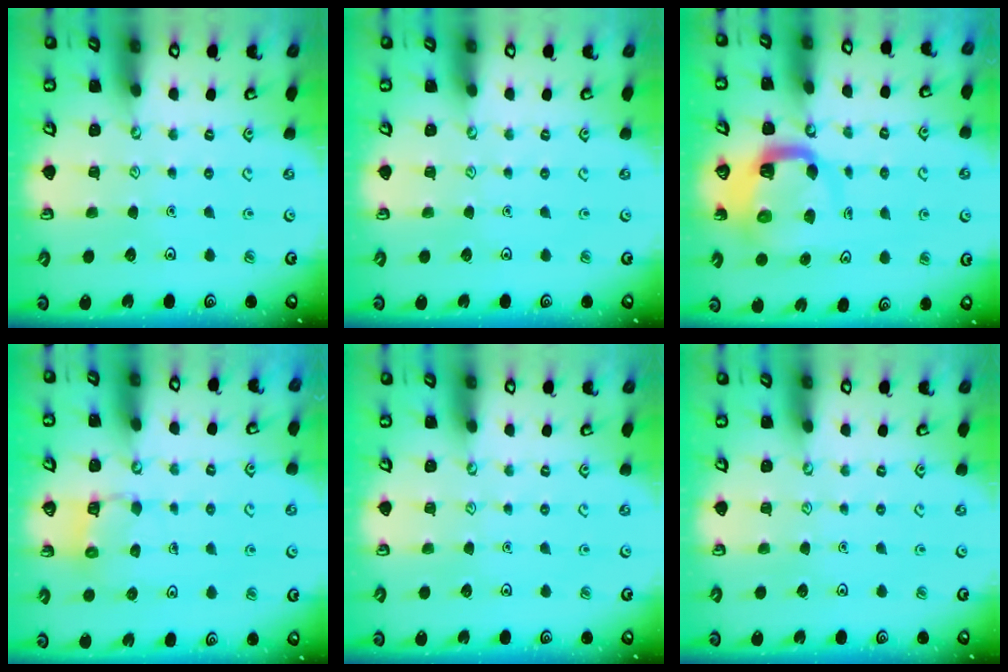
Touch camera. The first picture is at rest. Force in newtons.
{"total": 0.0}
{"total": 7.6, "press": 7.5, "slide": 1.0}
{"total": 7.7, "press": 7.7, "slide": 0.2}
{"total": 0.0}
{"total": 0.0}